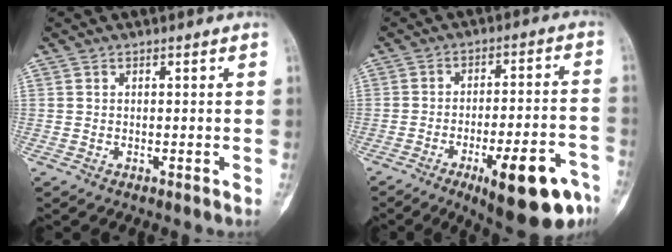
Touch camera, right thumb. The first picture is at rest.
{"total": 17.8, "force": [-9.3, 4.9, 14.3], "torque": [-0.155, 0.049, -0.122]}